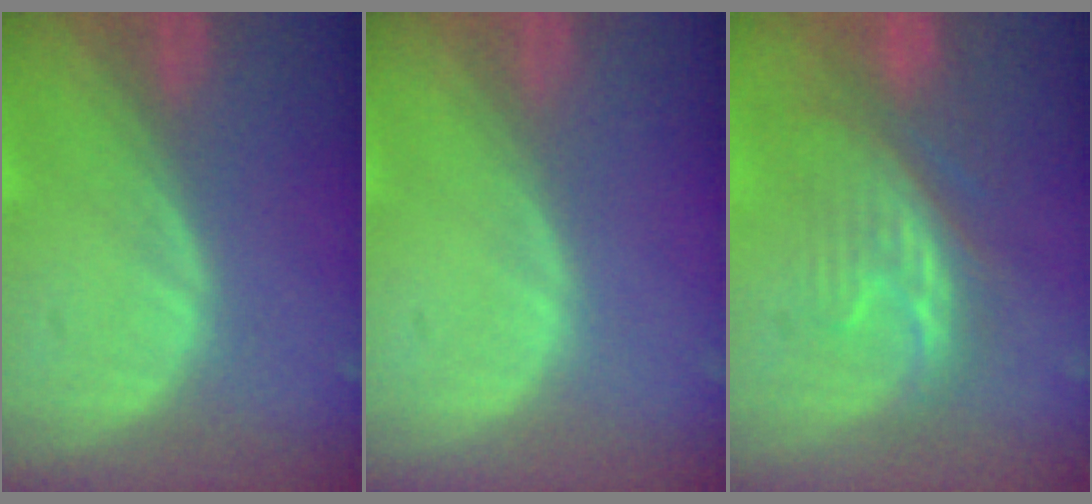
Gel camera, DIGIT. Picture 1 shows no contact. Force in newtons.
{"total": 0.0}
{"total": 8.2, "press": 8.0, "slide": 1.6}